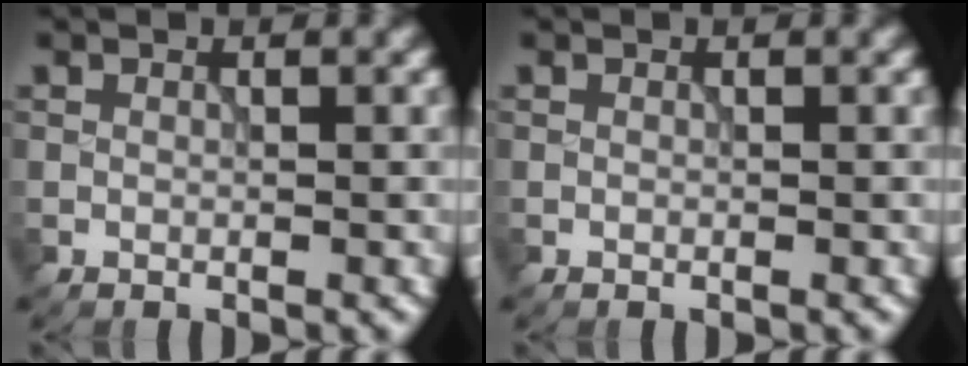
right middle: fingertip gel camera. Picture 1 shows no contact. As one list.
[{"total": 0.0}]